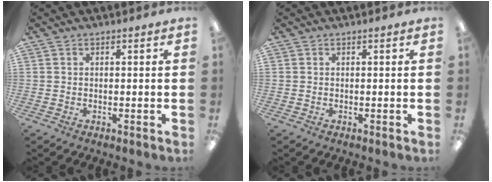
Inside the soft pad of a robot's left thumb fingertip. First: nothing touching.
{"total": 0.0}